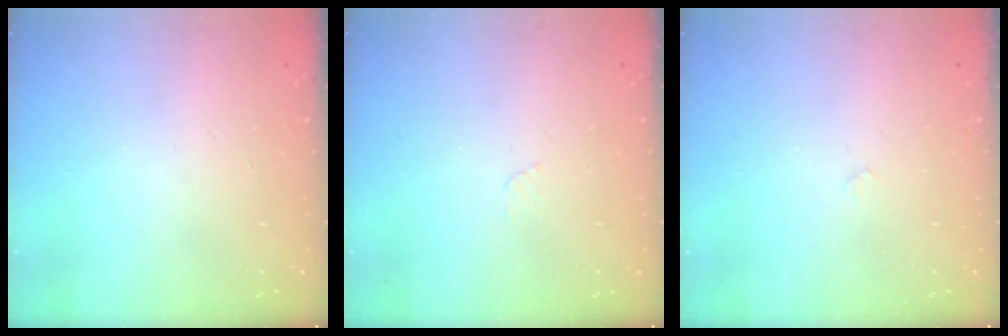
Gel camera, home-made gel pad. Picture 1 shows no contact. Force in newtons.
{"total": 2.7, "press": 2.7, "slide": 0.2}
{"total": 2.8, "press": 2.8, "slide": 0.5}